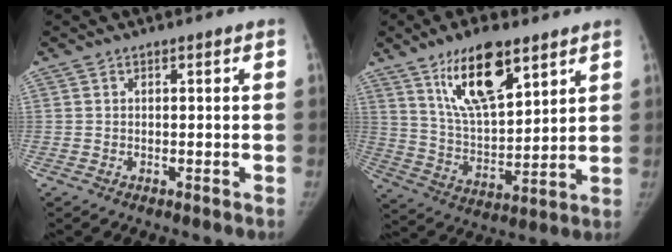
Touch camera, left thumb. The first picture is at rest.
{"total": 15.9, "force": [9.4, 6.1, 11.4], "torque": [-0.171, -0.048, 0.175]}